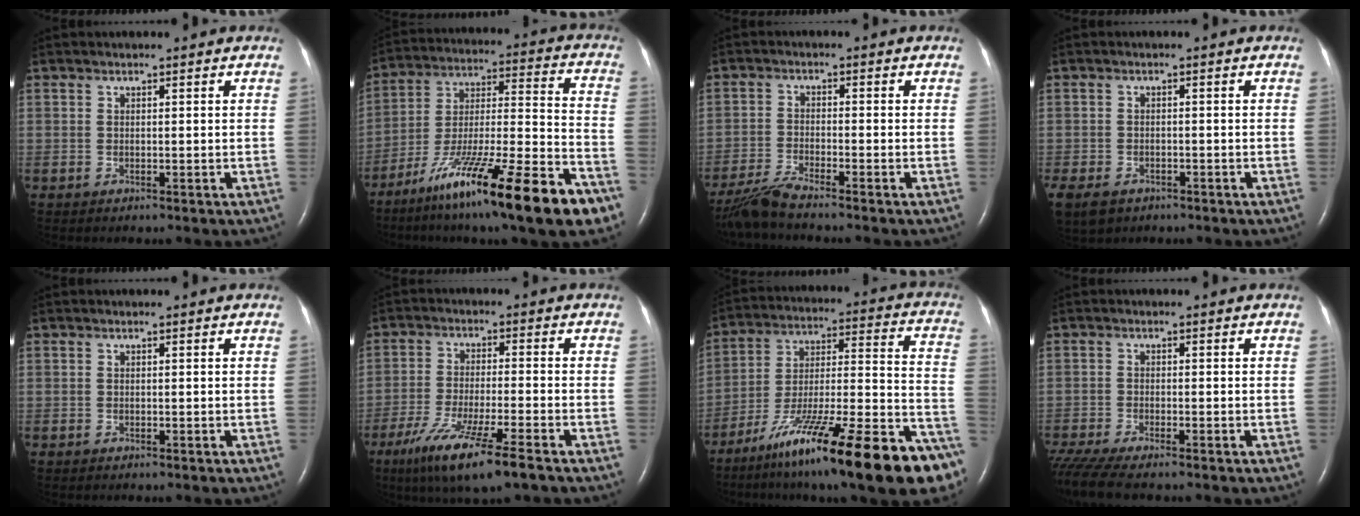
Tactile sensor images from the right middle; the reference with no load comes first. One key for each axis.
{"total": 25.3, "fx": -16.1, "fy": 2.1, "fz": 19.4, "tx": -0.272, "ty": -0.033, "tz": -0.271}
{"total": 5.0, "fx": -4.5, "fy": -0.7, "fz": 2.0, "tx": -0.049, "ty": -0.024, "tz": -0.092}
{"total": 8.3, "fx": -4.9, "fy": 5.6, "fz": 3.5, "tx": -0.085, "ty": -0.009, "tz": -0.069}
{"total": 0.0}
{"total": 11.2, "fx": -7.0, "fy": 0.2, "fz": 8.7, "tx": -0.172, "ty": -0.036, "tz": -0.124}
{"total": 28.6, "fx": -19.2, "fy": 3.1, "fz": 21.0, "tx": -0.248, "ty": -0.005, "tz": -0.314}
{"total": 7.8, "fx": -6.6, "fy": 0.6, "fz": 4.2, "tx": -0.082, "ty": -0.017, "tz": -0.112}